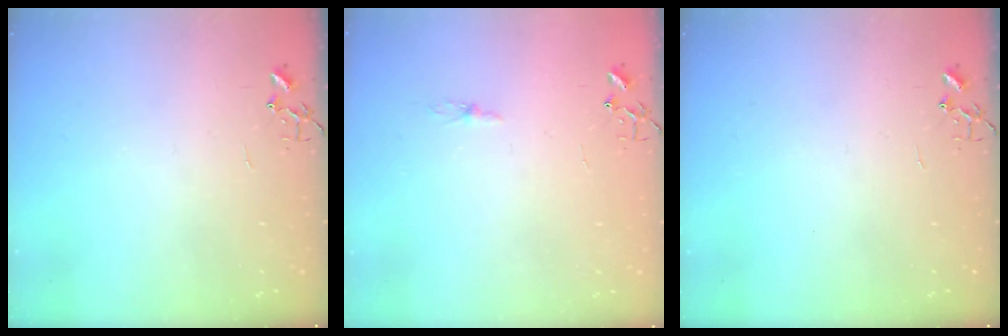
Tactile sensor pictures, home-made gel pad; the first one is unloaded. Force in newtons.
{"total": 2.2, "press": 2.2, "slide": 0.3}
{"total": 0.0}